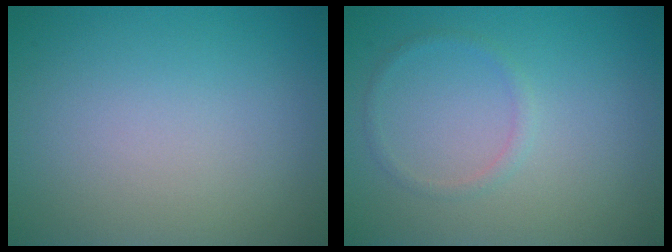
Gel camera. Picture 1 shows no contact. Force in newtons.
{"total": 1.0, "press": 0.9, "slide": 0.2}